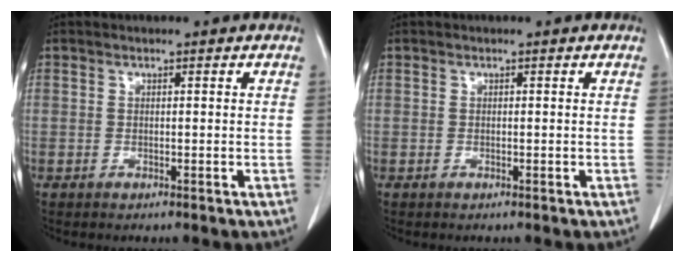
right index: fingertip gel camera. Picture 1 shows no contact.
{"total": 0.0}